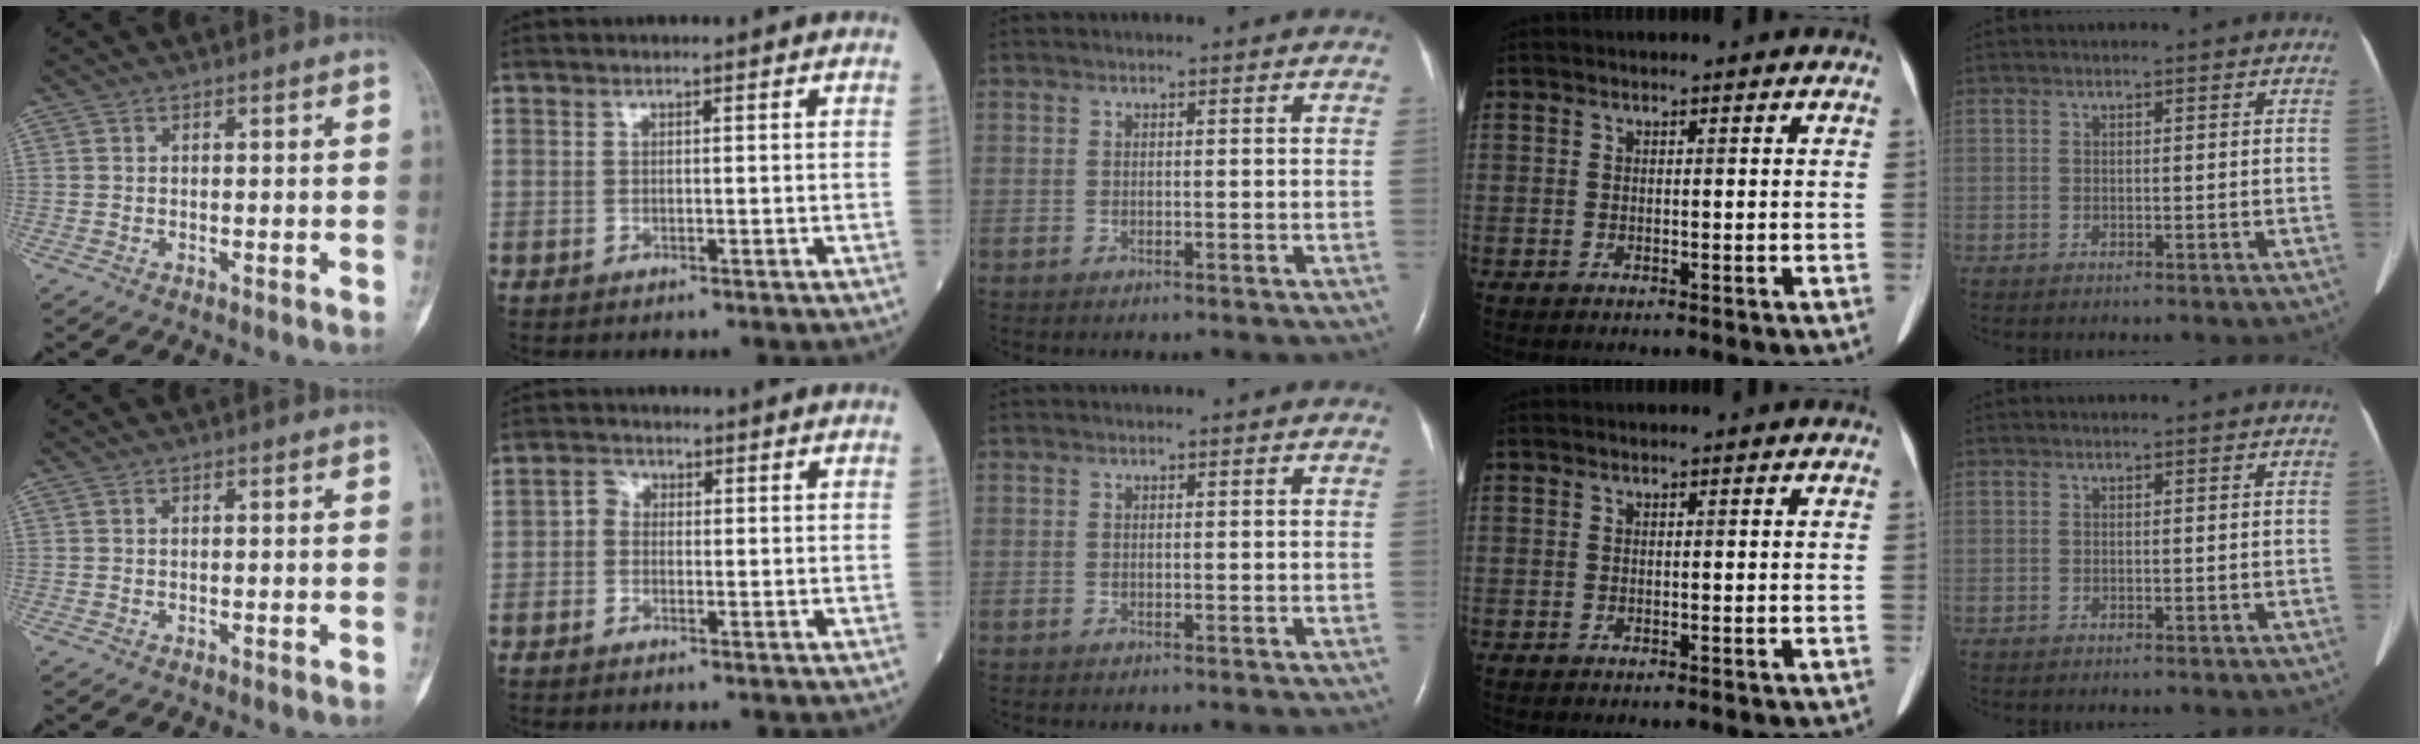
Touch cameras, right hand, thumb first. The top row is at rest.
{"index": {"total": 1.9, "force": [-0.2, 1.7, 0.9], "torque": [-0.011, 0.005, -0.010]}}